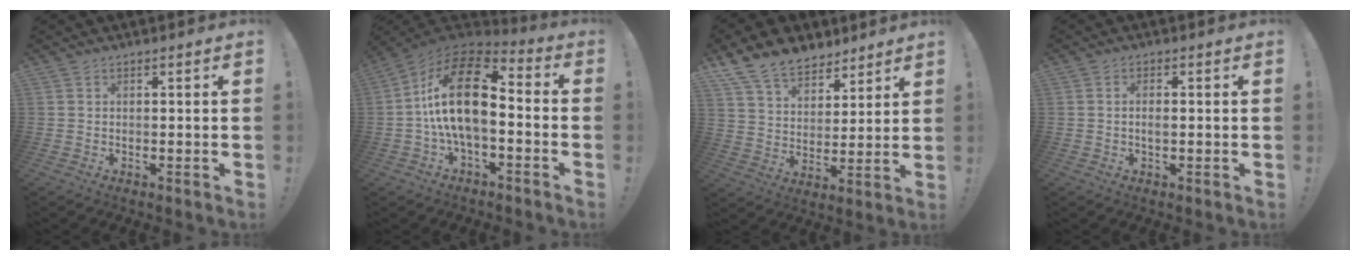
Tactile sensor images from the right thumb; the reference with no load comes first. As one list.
[{"total": 19.9, "force": [1.2, 9.9, 17.2], "torque": [-0.324, 0.005, 0.023]}, {"total": 13.3, "force": [9.8, 7.8, 4.4], "torque": [-0.083, -0.067, 0.189]}, {"total": 2.0, "force": [-0.2, 0.8, 1.8], "torque": [-0.025, 0.001, -0.006]}]